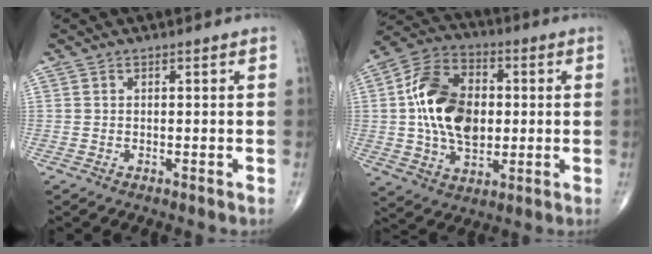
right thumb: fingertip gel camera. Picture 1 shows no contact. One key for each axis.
{"total": 17.4, "fx": 1.0, "fy": 11.3, "fz": 13.2, "tx": -0.217, "ty": 0.017, "tz": 0.016}